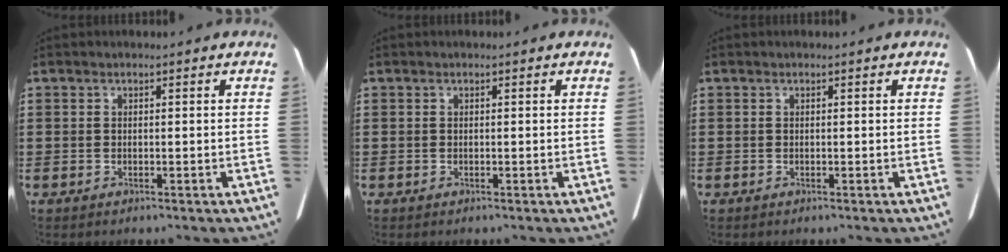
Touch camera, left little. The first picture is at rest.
{"total": 0.0}
{"total": 0.0}